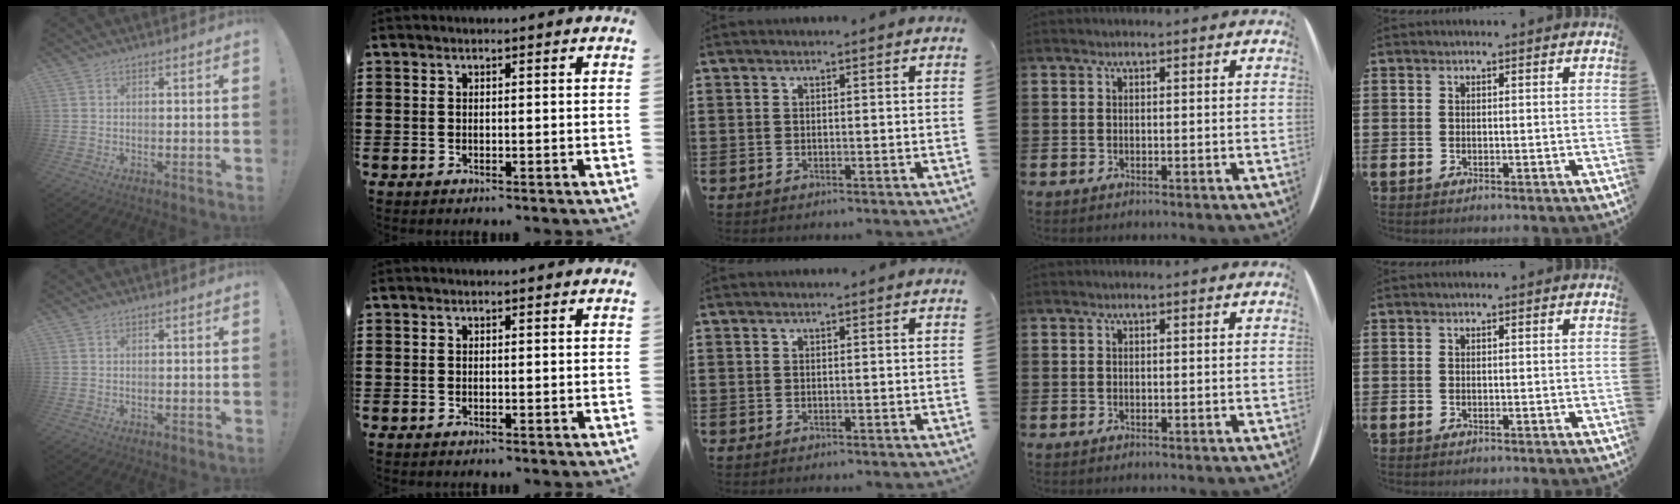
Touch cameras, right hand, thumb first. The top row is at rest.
{}